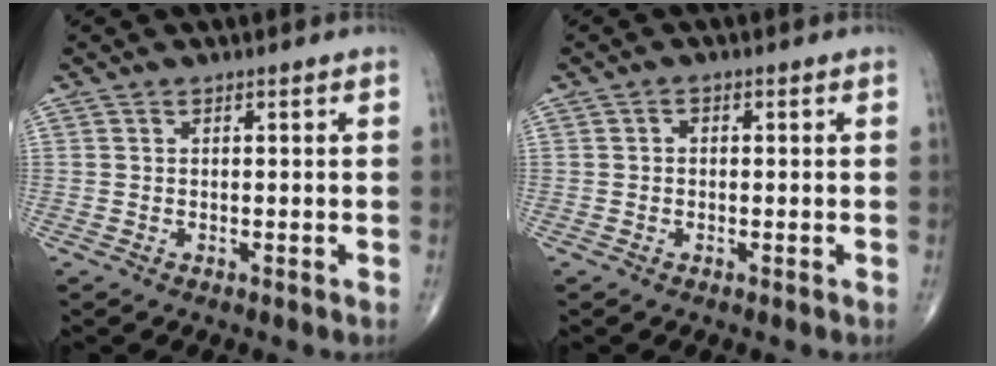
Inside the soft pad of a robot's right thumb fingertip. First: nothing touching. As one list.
[{"total": 0.9, "force": [-0.1, 0.7, 0.5], "torque": [-0.001, 0.004, -0.006]}]